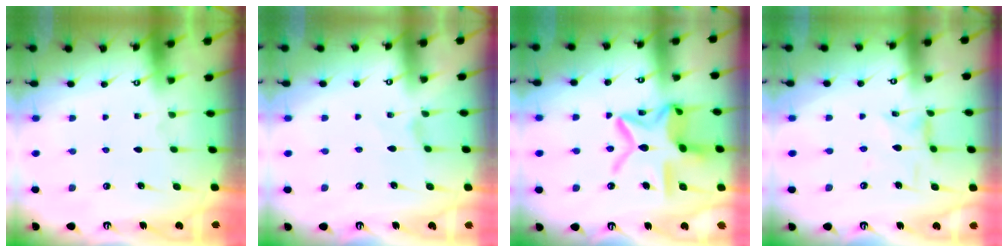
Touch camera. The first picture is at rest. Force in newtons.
{"total": 0.0}
{"total": 18.1, "press": 18.0, "slide": 1.5}
{"total": 2.4, "press": 2.4, "slide": 0.3}